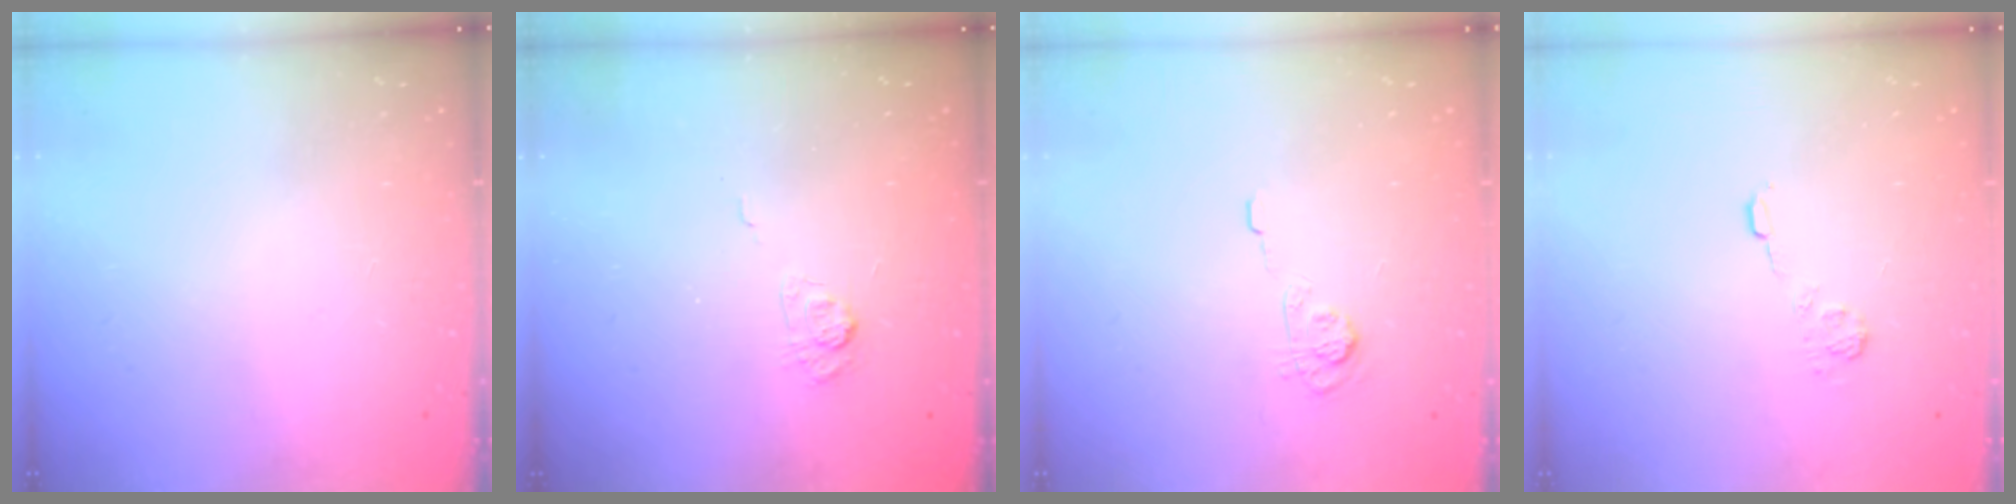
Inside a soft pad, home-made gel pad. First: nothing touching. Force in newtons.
{"total": 3.6, "press": 3.1, "slide": 1.7}
{"total": 5.8, "press": 5.6, "slide": 1.6}
{"total": 5.2, "press": 4.9, "slide": 1.5}